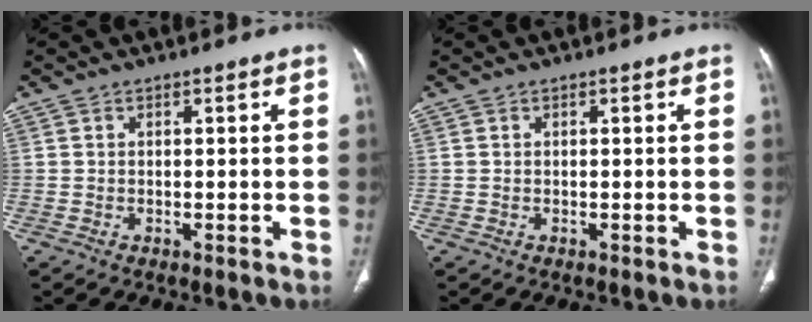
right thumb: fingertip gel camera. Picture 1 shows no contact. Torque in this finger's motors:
{"motor_torque": [-0.25, -0.01, -0.07, 0.14, 0.01]}